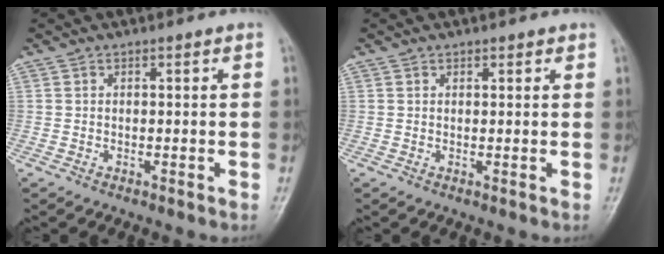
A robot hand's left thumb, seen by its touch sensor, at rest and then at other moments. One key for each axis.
{"total": 1.3, "fx": 0.9, "fy": 0.7, "fz": 0.6, "tx": 0.003, "ty": -0.003, "tz": 0.007}